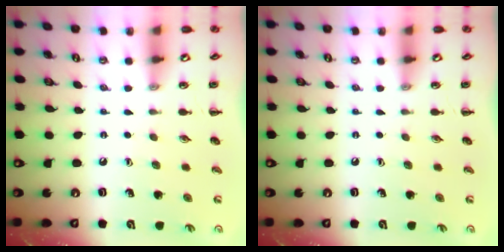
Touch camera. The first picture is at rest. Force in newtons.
{"total": 0.0}